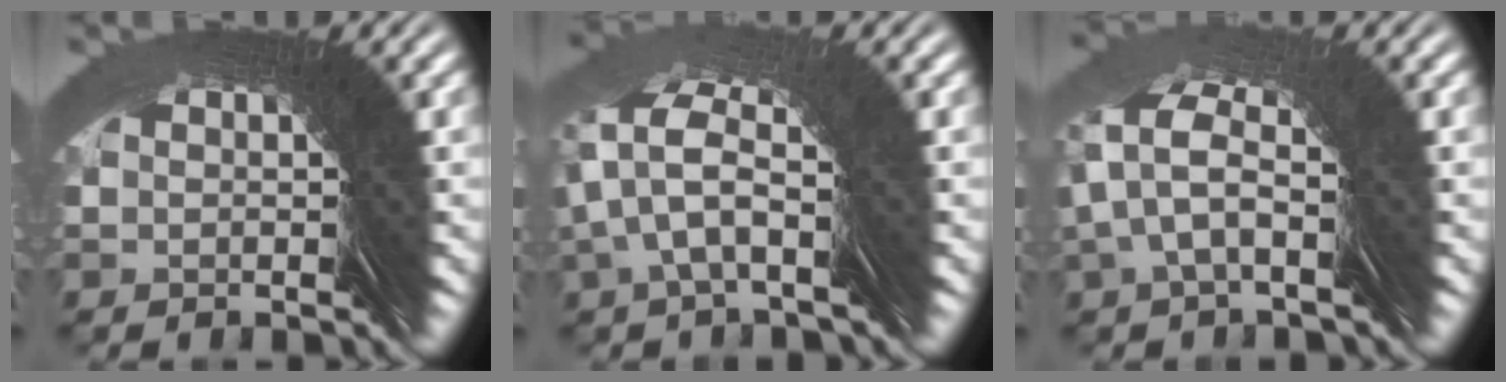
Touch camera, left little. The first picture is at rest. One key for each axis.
{"total": 4.7, "fx": 3.4, "fy": -3.1, "fz": -1.1, "tx": 0.011, "ty": 0.045, "tz": 0.046}
{"total": 3.6, "fx": 2.8, "fy": -2.1, "fz": -0.9, "tx": 0.007, "ty": 0.041, "tz": 0.037}